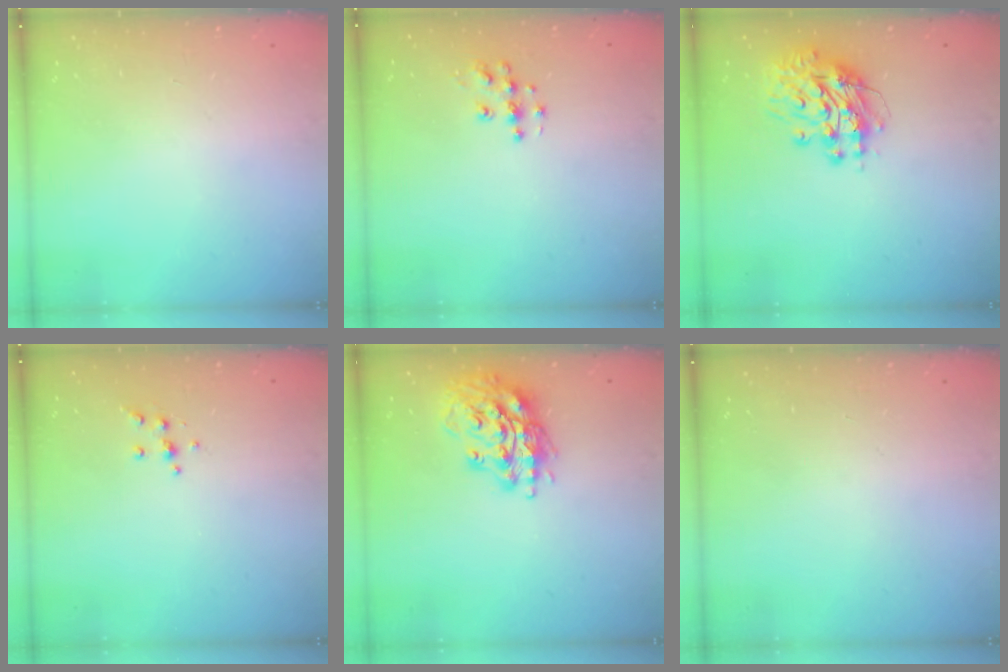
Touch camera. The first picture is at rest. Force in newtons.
{"total": 7.9, "press": 7.9, "slide": 0.4}
{"total": 12.5, "press": 12.4, "slide": 1.2}
{"total": 4.2, "press": 4.2, "slide": 0.4}
{"total": 16.7, "press": 16.5, "slide": 2.3}
{"total": 0.0}